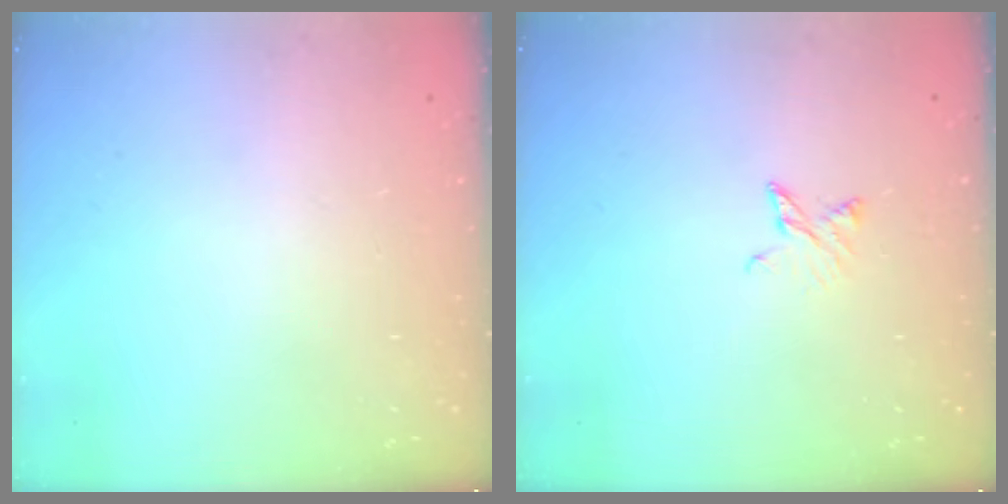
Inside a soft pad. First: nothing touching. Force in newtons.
{"total": 3.9, "press": 3.9, "slide": 0.4}